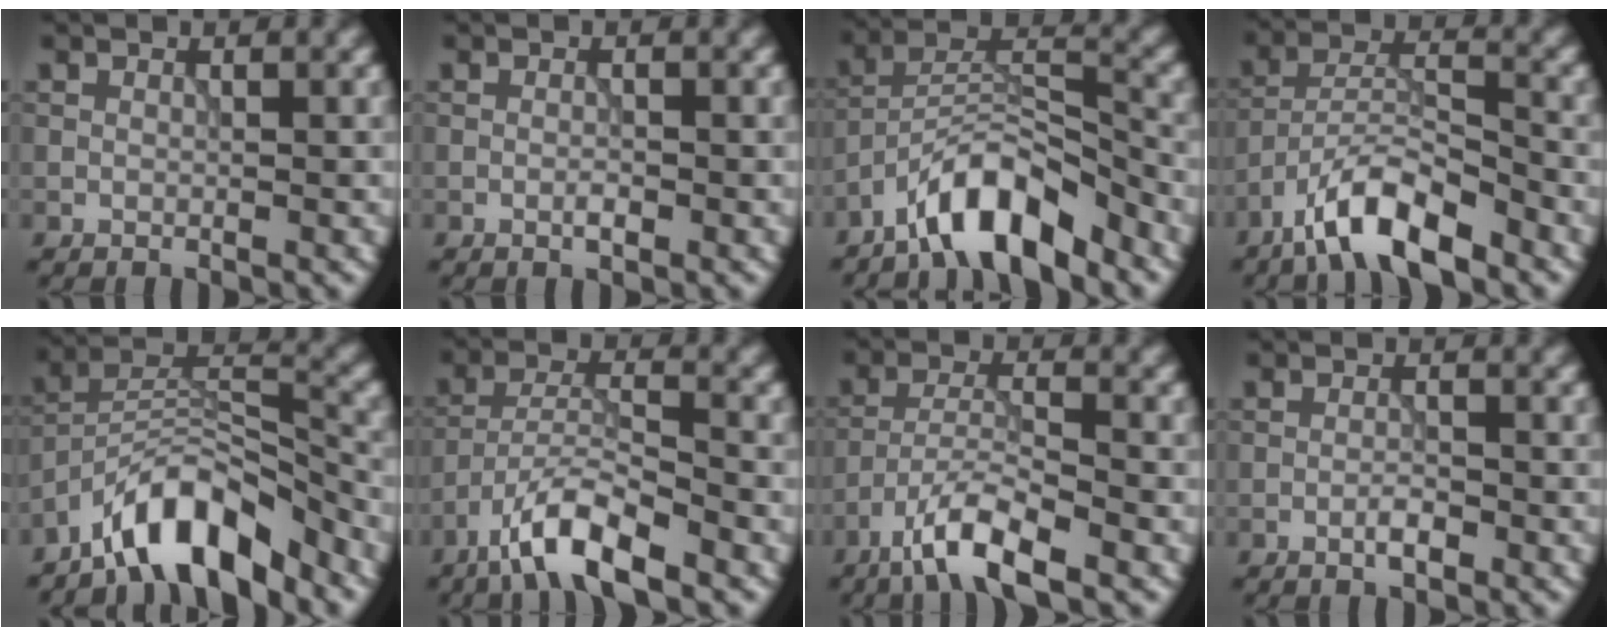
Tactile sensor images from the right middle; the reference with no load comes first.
{"total": 0.9, "force": [-0.4, 0.3, 0.8], "torque": [-0.015, 0.000, -0.007]}
{"total": 7.6, "force": [-5.6, 2.1, 4.6], "torque": [-0.075, 0.013, -0.104]}
{"total": 7.2, "force": [-5.1, 2.0, 4.8], "torque": [-0.080, 0.009, -0.095]}
{"total": 8.3, "force": [-6.3, 2.5, 4.8], "torque": [-0.069, 0.011, -0.119]}
{"total": 6.5, "force": [-4.4, 1.6, 4.6], "torque": [-0.079, 0.006, -0.087]}
{"total": 5.9, "force": [-3.9, 1.3, 4.2], "torque": [-0.076, 0.003, -0.080]}
{"total": 1.6, "force": [-0.8, 0.4, 1.3], "torque": [-0.024, 0.002, -0.017]}